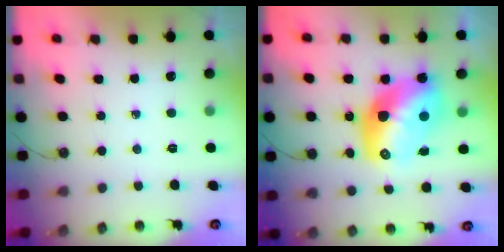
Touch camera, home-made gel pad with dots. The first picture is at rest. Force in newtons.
{"total": 16.6, "press": 16.6, "slide": 1.4}